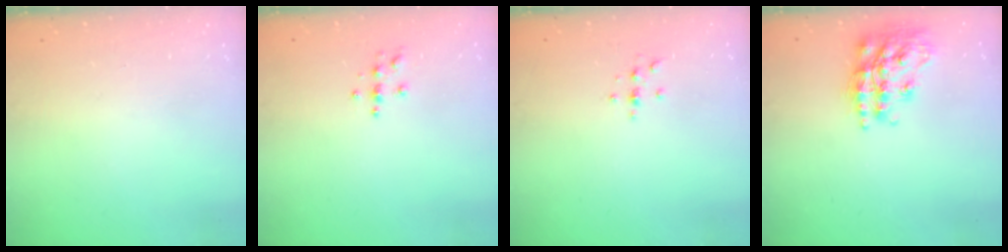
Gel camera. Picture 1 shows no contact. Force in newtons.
{"total": 4.0, "press": 3.9, "slide": 0.4}
{"total": 2.2, "press": 2.1, "slide": 0.2}
{"total": 17.9, "press": 17.8, "slide": 1.3}